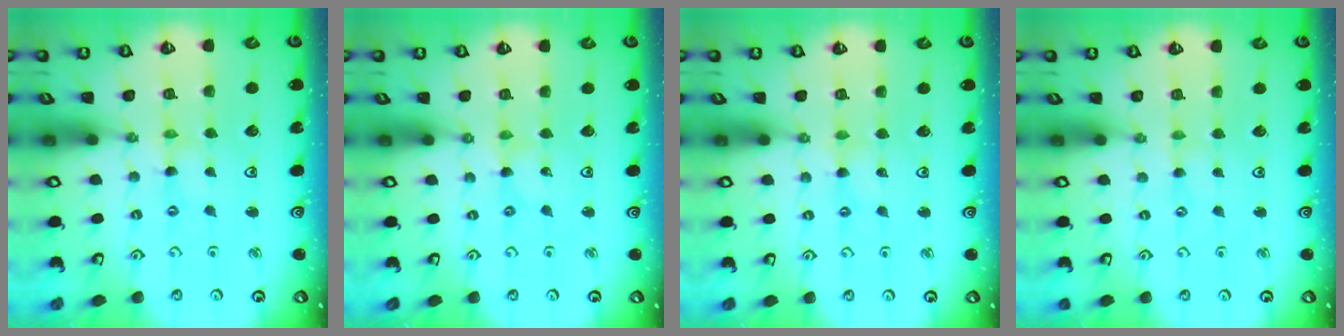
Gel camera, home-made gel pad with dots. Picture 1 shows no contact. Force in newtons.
{"total": 0.0}
{"total": 0.8, "press": 0.7, "slide": 0.3}
{"total": 0.0}